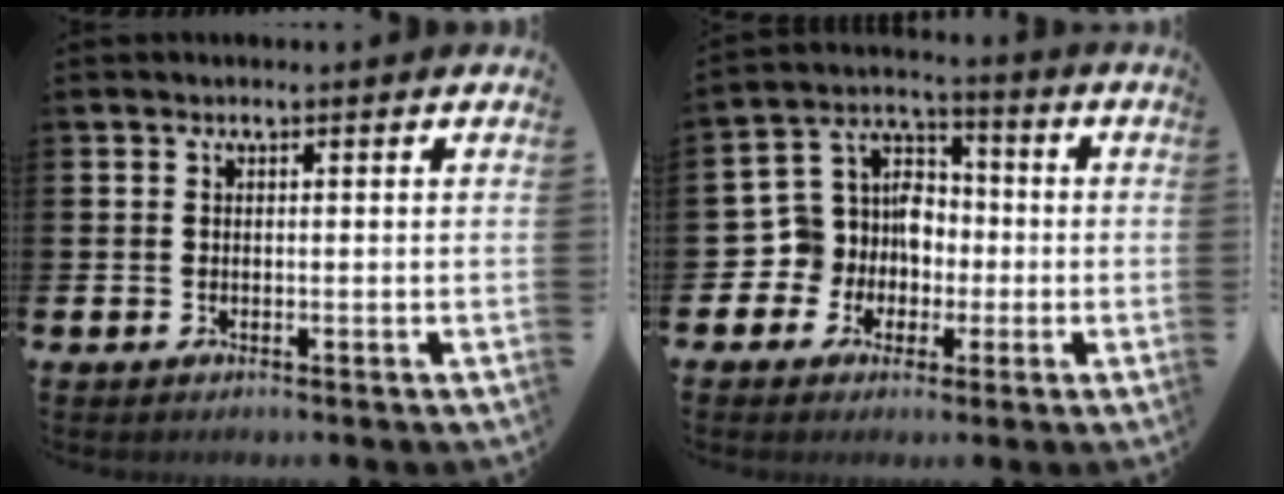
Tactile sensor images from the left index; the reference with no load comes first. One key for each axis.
{"total": 8.3, "fx": -1.5, "fy": 8.0, "fz": 1.9, "tx": -0.090, "ty": 0.005, "tz": -0.032}